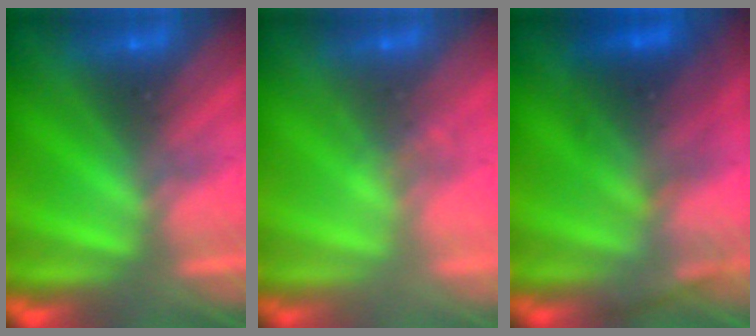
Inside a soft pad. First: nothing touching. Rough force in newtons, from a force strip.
{"total": 2.2}
{"total": 2.7}